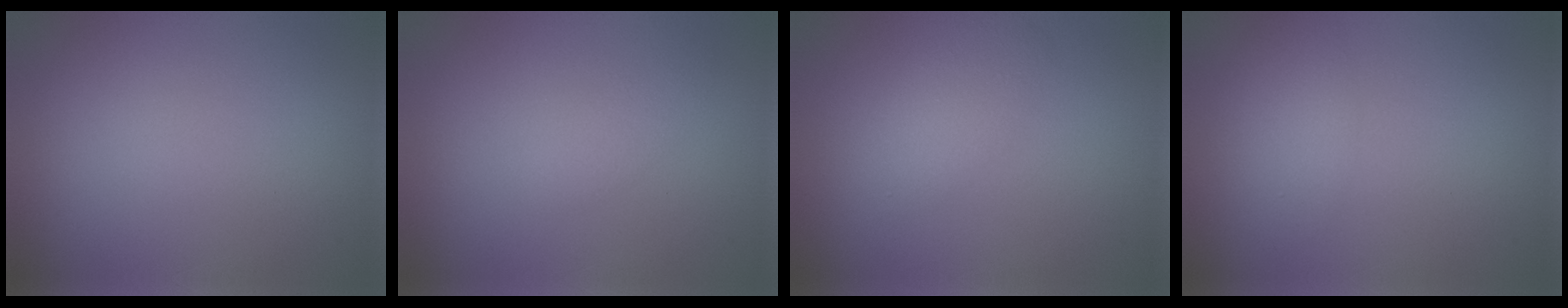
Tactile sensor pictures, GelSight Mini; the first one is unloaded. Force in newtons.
{"total": 1.0, "press": 1.0, "slide": 0.1}
{"total": 2.6, "press": 2.6, "slide": 0.1}
{"total": 1.7, "press": 1.7, "slide": 0.1}